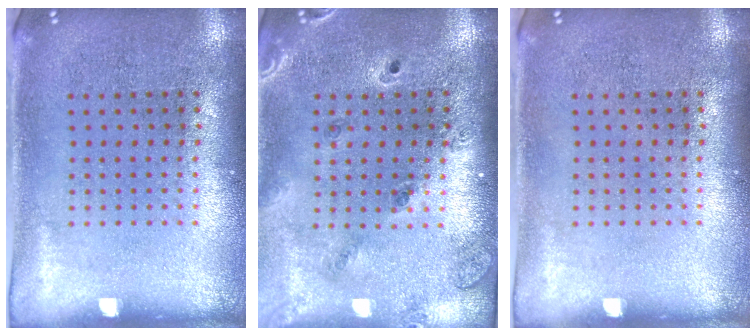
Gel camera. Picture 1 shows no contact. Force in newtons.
{"total": 1.4, "press": 1.3, "slide": 0.3}
{"total": 0.0}